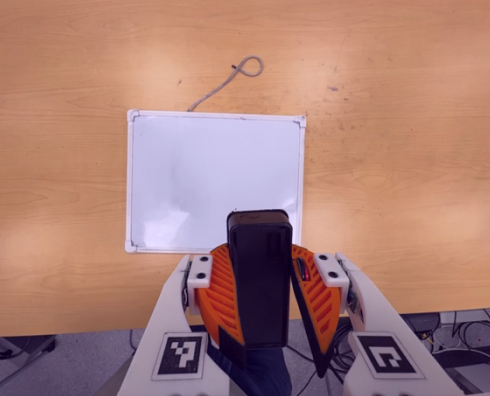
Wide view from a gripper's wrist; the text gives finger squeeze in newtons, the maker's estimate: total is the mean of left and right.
{"total": 10.6, "left": 10.5, "right": 10.7}